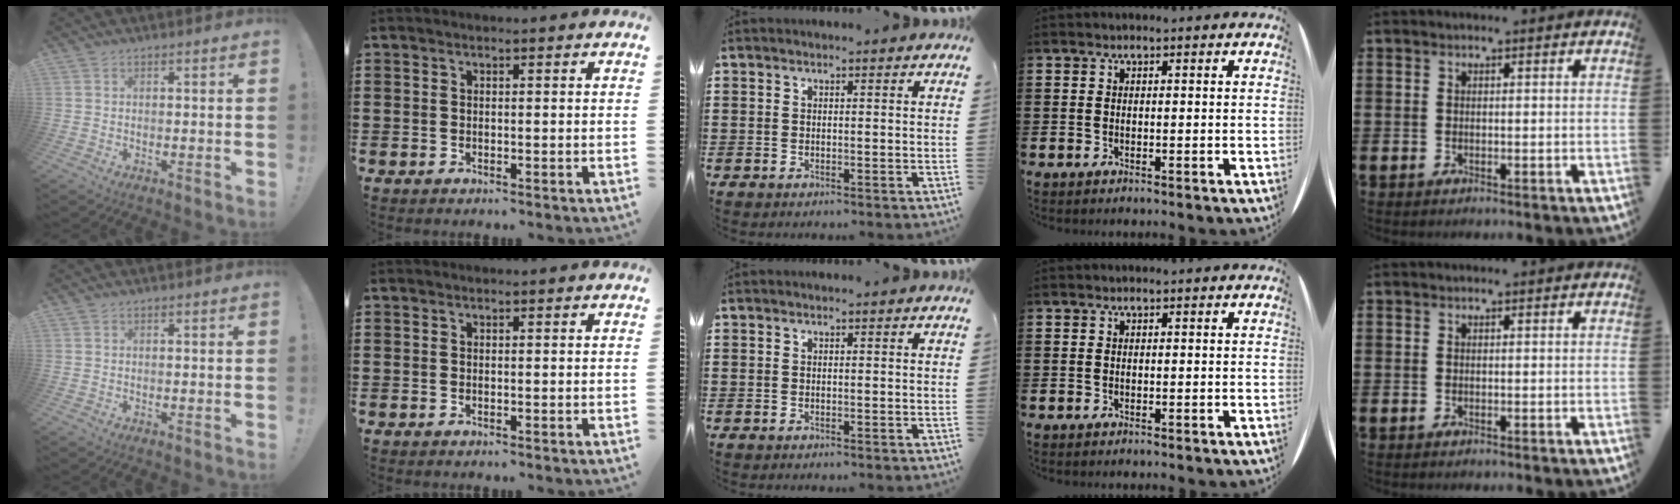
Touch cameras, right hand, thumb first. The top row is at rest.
{}